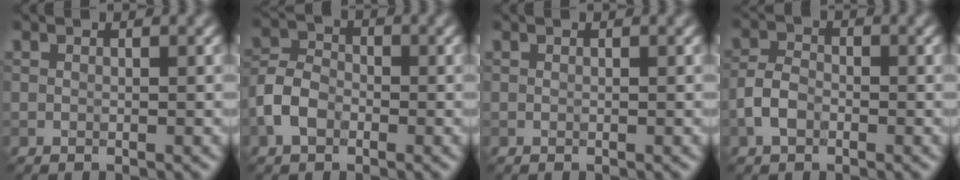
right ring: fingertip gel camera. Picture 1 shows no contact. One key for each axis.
{"total": 3.7, "fx": -1.6, "fy": 2.6, "fz": 2.1, "tx": -0.045, "ty": 0.007, "tz": -0.041}
{"total": 0.0}
{"total": 2.8, "fx": -1.3, "fy": 1.8, "fz": 1.7, "tx": -0.032, "ty": 0.005, "tz": -0.033}